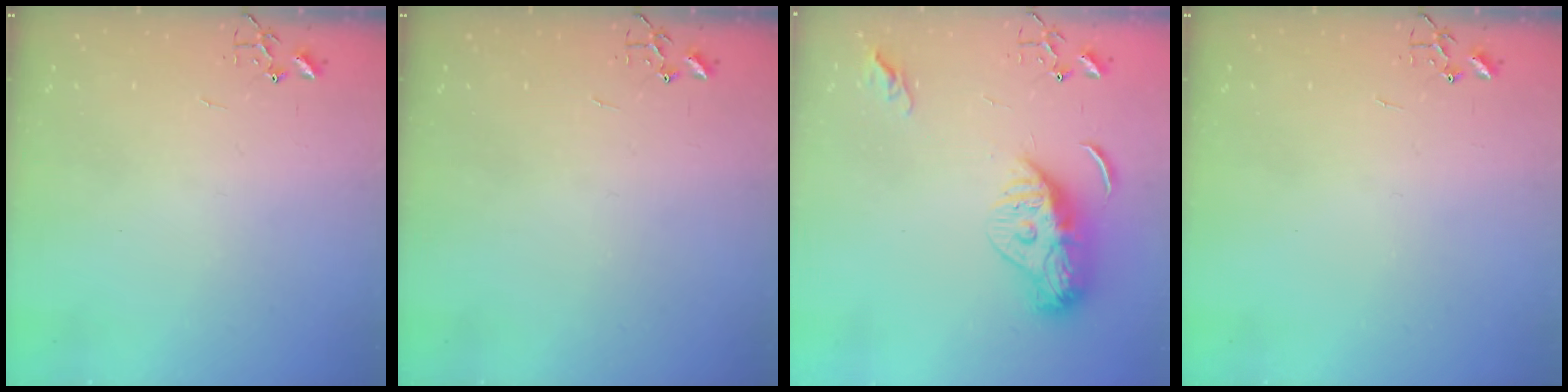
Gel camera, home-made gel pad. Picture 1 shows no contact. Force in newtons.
{"total": 0.0}
{"total": 11.6, "press": 11.6, "slide": 0.9}
{"total": 0.0}